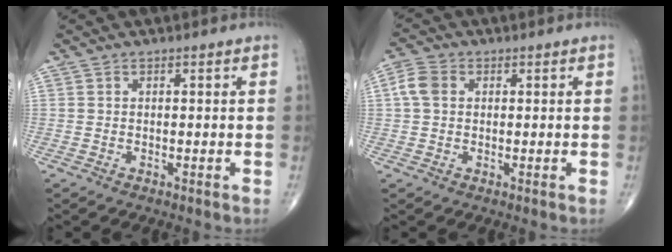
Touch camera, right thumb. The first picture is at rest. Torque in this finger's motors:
{"motor_torque": [0.00, 0.00, 0.36, 0.16, 0.00]}